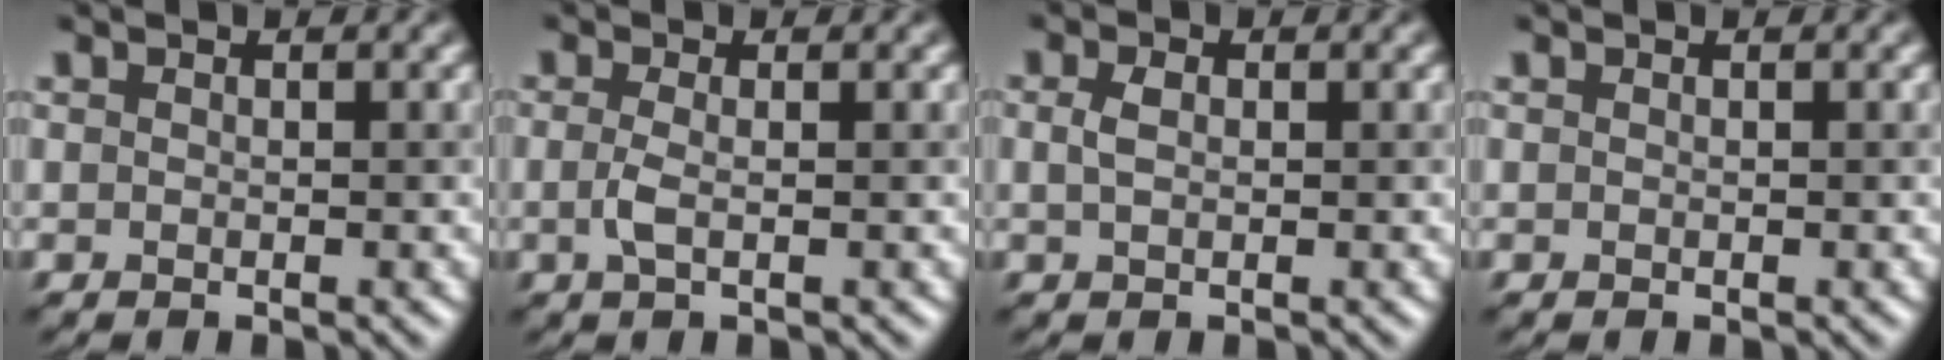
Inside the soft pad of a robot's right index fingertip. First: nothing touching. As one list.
[{"total": 1.6, "force": [-0.2, 0.5, 1.5], "torque": [-0.034, -0.003, -0.007]}, {"total": 1.4, "force": [0.2, 0.8, 1.1], "torque": [-0.026, 0.002, 0.002]}, {"total": 0.0}]